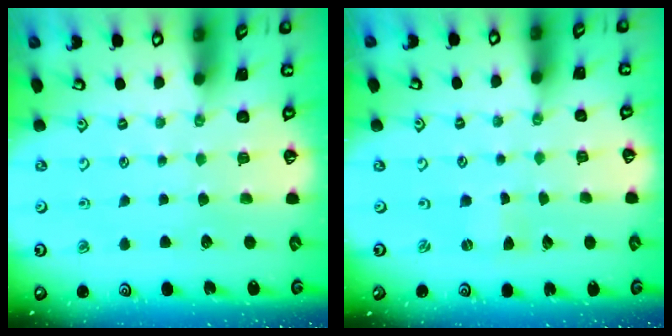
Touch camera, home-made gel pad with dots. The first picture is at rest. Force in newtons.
{"total": 0.0}